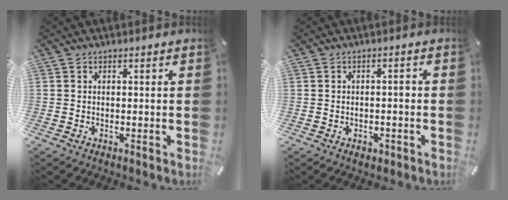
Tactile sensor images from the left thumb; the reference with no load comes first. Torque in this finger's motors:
{"motor_torque": [0.46, 0.82, 0.19, -0.21, 0.00]}